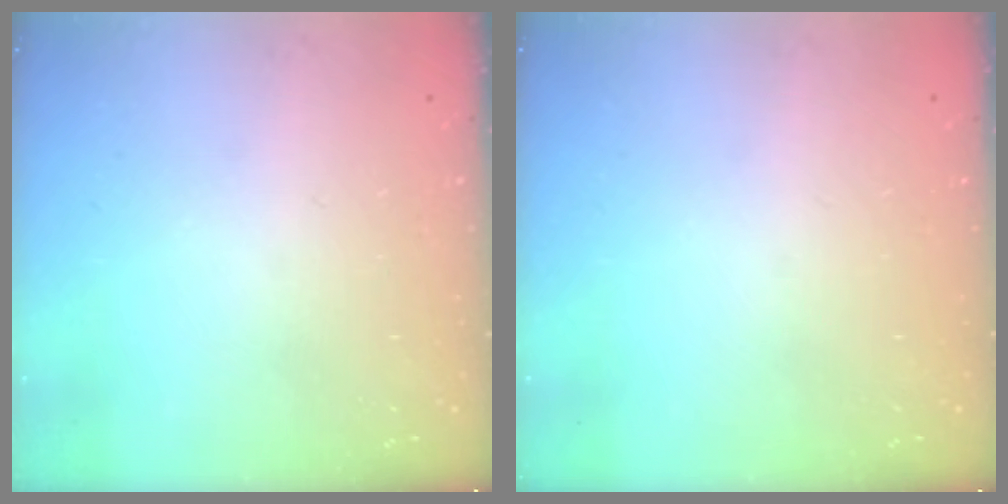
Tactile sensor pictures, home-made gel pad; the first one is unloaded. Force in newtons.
{"total": 0.0}